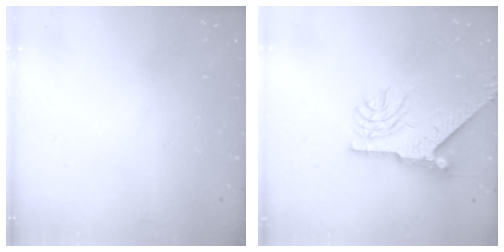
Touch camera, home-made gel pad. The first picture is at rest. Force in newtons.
{"total": 9.4, "press": 9.4, "slide": 1.2}